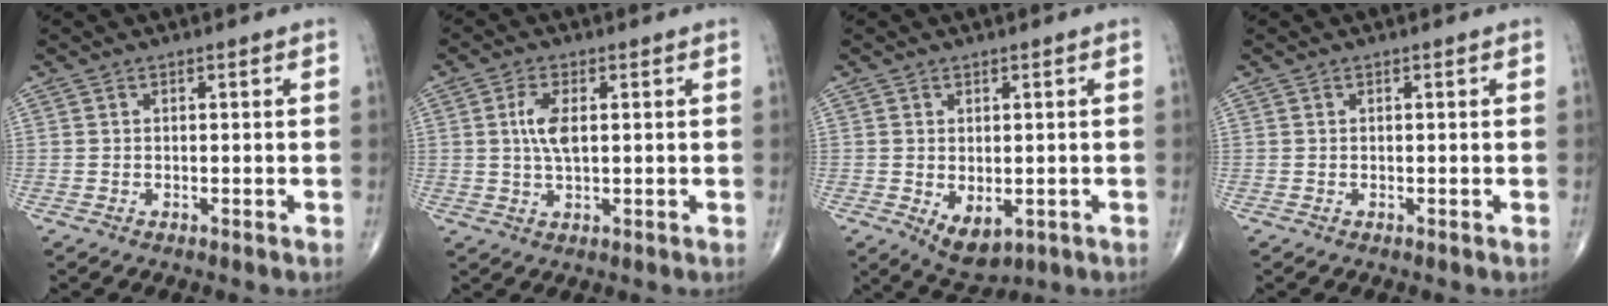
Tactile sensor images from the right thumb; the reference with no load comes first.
{"total": 5.0, "force": [0.8, 2.1, 4.5], "torque": [-0.099, -0.001, 0.015]}
{"total": 5.9, "force": [-1.3, 3.5, 4.6], "torque": [-0.059, -0.006, -0.003]}
{"total": 0.0}